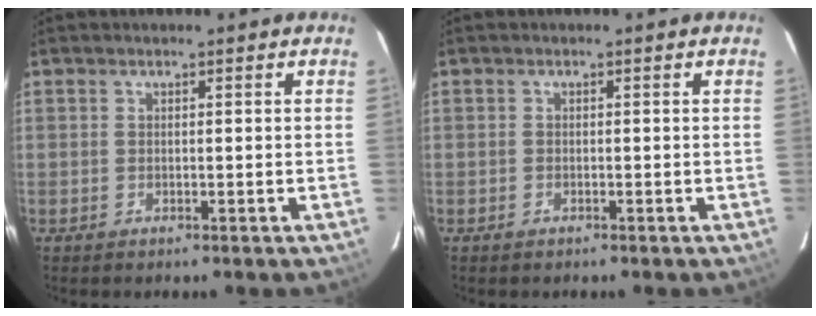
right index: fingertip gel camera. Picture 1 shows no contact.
{"total": 0.6, "force": [-0.5, 0.4, 0.1], "torque": [-0.002, 0.002, -0.010]}